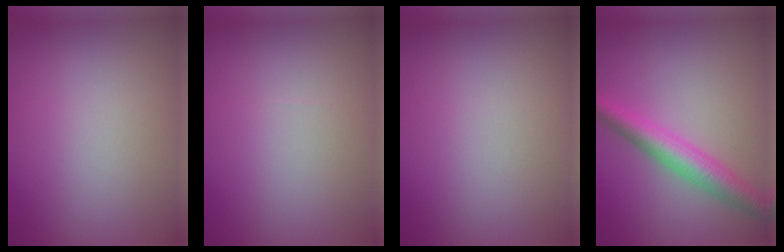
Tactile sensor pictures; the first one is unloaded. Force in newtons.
{"total": 0.0}
{"total": 0.0}
{"total": 4.4, "press": 4.4, "slide": 0.1}